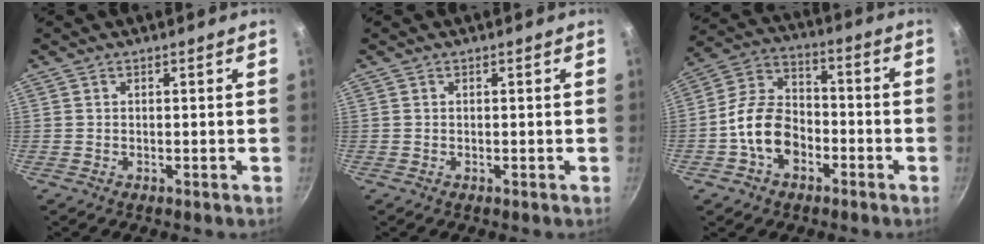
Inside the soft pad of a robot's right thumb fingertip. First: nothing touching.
{"total": 0.0}
{"total": 11.8, "force": [-4.2, 8.5, 7.0], "torque": [-0.097, 0.044, -0.089]}